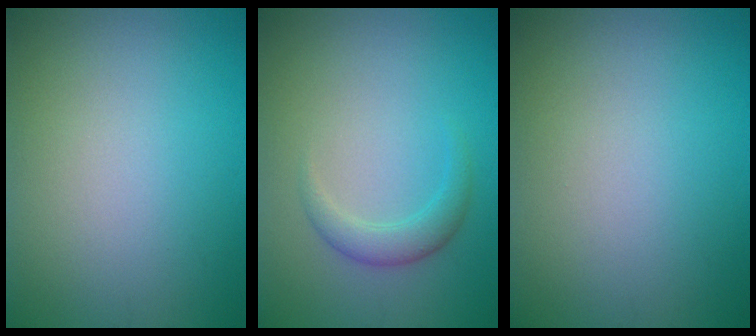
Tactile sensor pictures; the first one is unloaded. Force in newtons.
{"total": 2.2, "press": 2.2, "slide": 0.1}
{"total": 0.0}